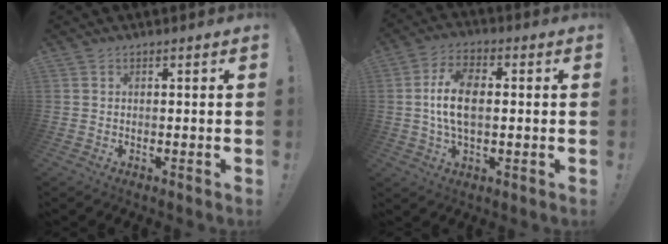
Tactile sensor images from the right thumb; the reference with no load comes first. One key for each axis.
{"total": 10.7, "fx": 0.3, "fy": 5.9, "fz": 9.0, "tx": -0.158, "ty": 0.004, "tz": 0.006}